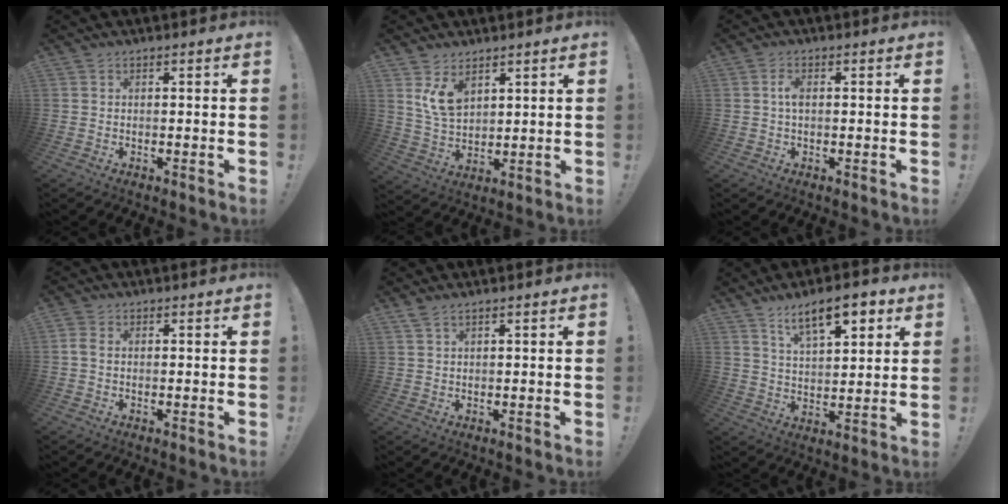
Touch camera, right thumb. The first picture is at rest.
{"total": 8.9, "force": [5.2, 5.3, 4.9], "torque": [-0.081, -0.024, 0.102]}
{"total": 2.7, "force": [0.1, 1.2, 2.5], "torque": [-0.043, 0.006, 0.000]}
{"total": 2.1, "force": [0.4, 1.2, 1.7], "torque": [-0.026, 0.003, 0.005]}
{"total": 2.2, "force": [1.6, 0.7, 1.4], "torque": [-0.030, -0.001, 0.029]}
{"total": 12.3, "force": [7.1, 4.5, 9.0], "torque": [-0.132, -0.028, 0.117]}